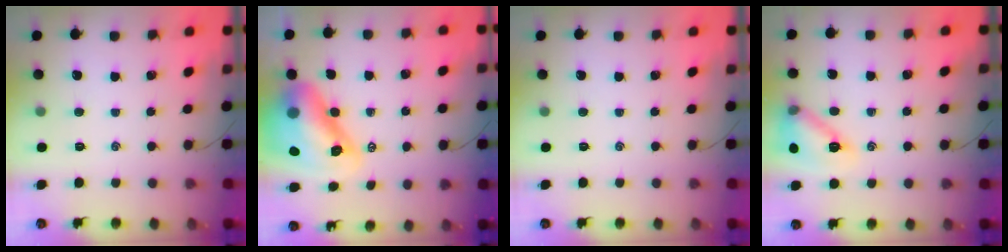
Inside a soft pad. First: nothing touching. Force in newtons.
{"total": 15.9, "press": 15.3, "slide": 4.5}
{"total": 0.0}
{"total": 13.7, "press": 13.6, "slide": 1.0}